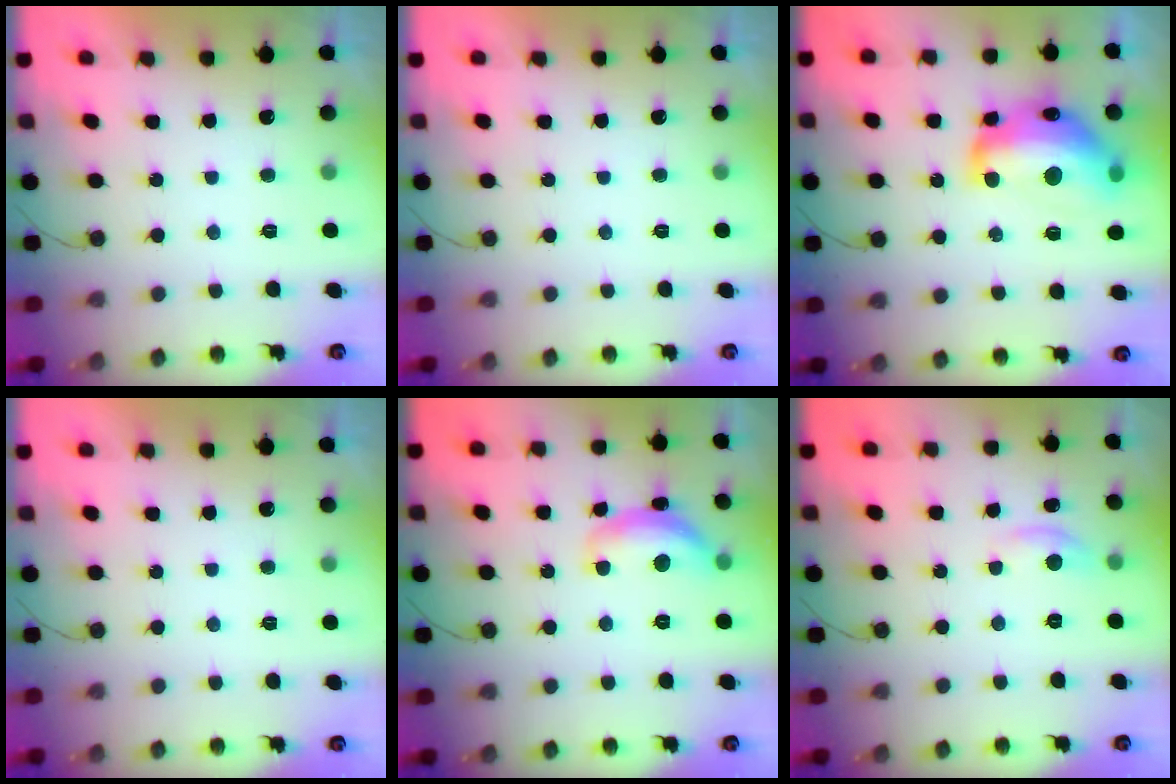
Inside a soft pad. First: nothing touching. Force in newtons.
{"total": 0.0}
{"total": 18.7, "press": 18.6, "slide": 1.7}
{"total": 0.0}
{"total": 12.6, "press": 12.6, "slide": 0.7}
{"total": 4.6, "press": 4.5, "slide": 0.4}